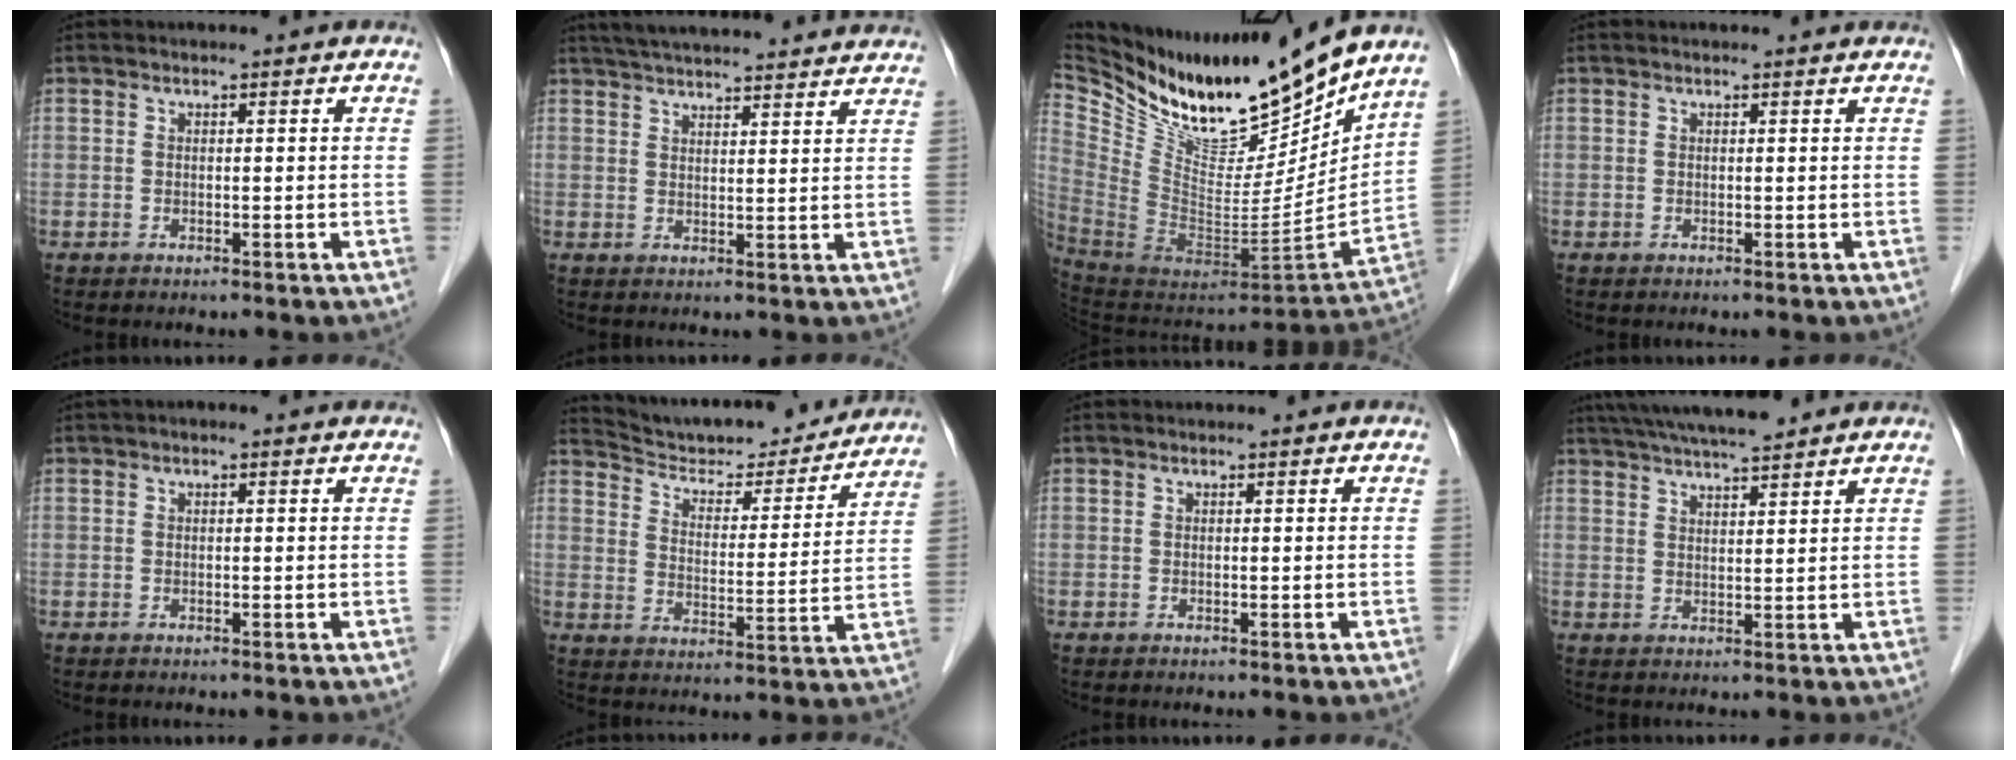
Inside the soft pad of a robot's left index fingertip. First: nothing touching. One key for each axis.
{"total": 20.2, "fx": 18.6, "fy": 2.0, "fz": 7.5, "tx": -0.116, "ty": 0.031, "tz": 0.247}
{"total": 20.5, "fx": 17.9, "fy": 4.3, "fz": 9.0, "tx": -0.170, "ty": -0.054, "tz": 0.319}
{"total": 1.9, "fx": 1.9, "fy": 0.2, "fz": 0.4, "tx": -0.011, "ty": 0.009, "tz": 0.017}
{"total": 0.7, "fx": 0.4, "fy": 0.3, "fz": 0.6, "tx": -0.015, "ty": 0.009, "tz": 0.001}
{"total": 19.3, "fx": 18.3, "fy": 3.5, "fz": 5.0, "tx": -0.070, "ty": -0.013, "tz": 0.256}
{"total": 0.0}
{"total": 10.5, "fx": 9.1, "fy": 0.8, "fz": 5.0, "tx": -0.084, "ty": 0.027, "tz": 0.141}